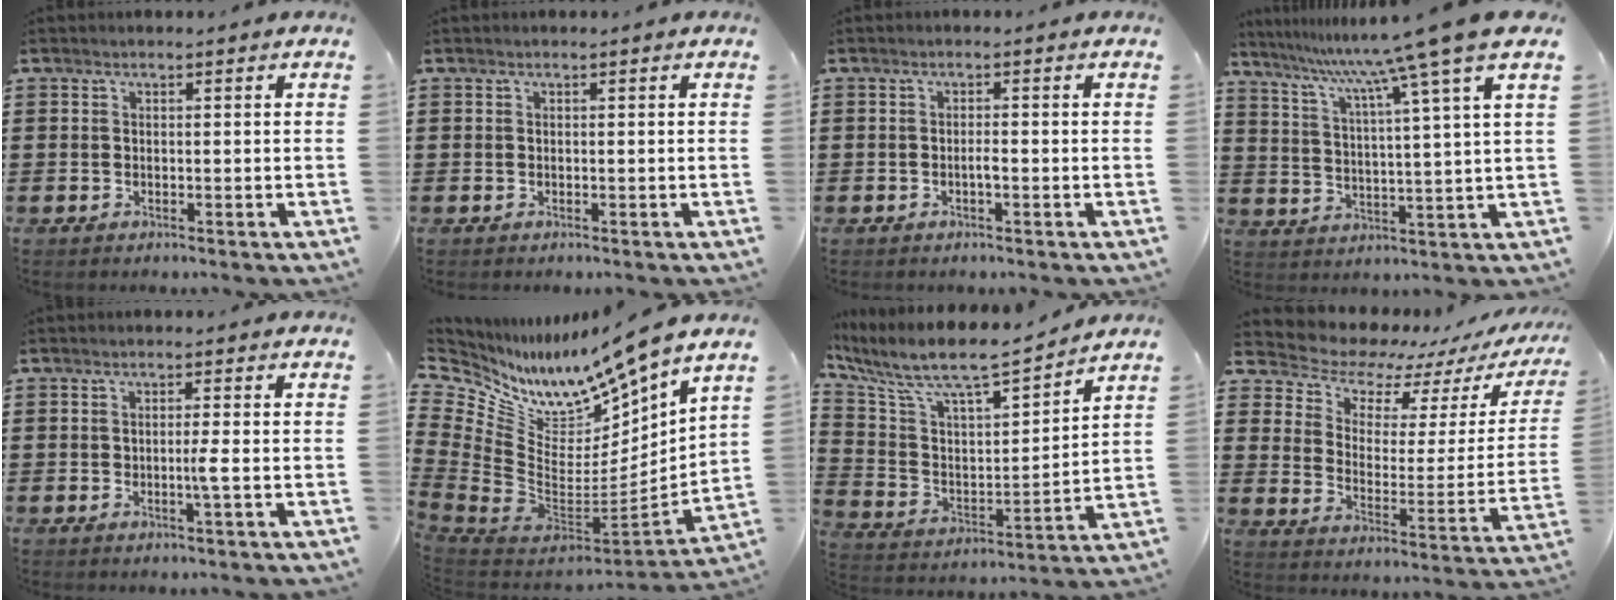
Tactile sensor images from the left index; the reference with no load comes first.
{"total": 0.0}
{"total": 1.3, "force": [-0.4, 0.2, 1.3], "torque": [-0.025, 0.000, -0.008]}
{"total": 10.2, "force": [8.2, -2.0, 5.8], "torque": [-0.147, -0.050, 0.125]}
{"total": 2.1, "force": [-0.3, -0.4, 2.1], "torque": [-0.036, -0.005, -0.009]}
{"total": 9.4, "force": [8.1, 2.6, 4.0], "torque": [-0.114, -0.091, 0.129]}
{"total": 8.7, "force": [7.1, 2.0, 4.5], "torque": [-0.121, -0.052, 0.117]}
{"total": 6.3, "force": [5.7, 2.5, 1.0], "torque": [-0.054, -0.049, 0.096]}